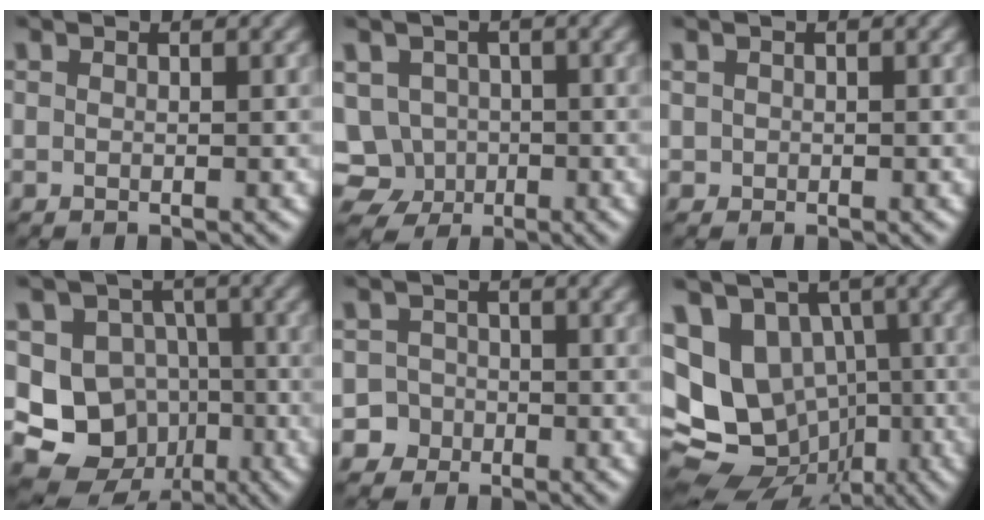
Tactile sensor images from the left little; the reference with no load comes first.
{"total": 5.0, "force": [-1.7, 4.5, 1.3], "torque": [-0.009, 0.008, -0.044]}
{"total": 0.5, "force": [0.0, 0.5, 0.0], "torque": [0.008, -0.001, 0.004]}
{"total": 9.5, "force": [-2.3, 8.5, 3.5], "torque": [-0.058, -0.001, -0.056]}
{"total": 4.3, "force": [-2.4, 3.6, 0.3], "torque": [0.021, 0.000, -0.055]}
{"total": 13.6, "force": [-1.0, 11.2, 7.5], "torque": [-0.142, -0.006, -0.016]}